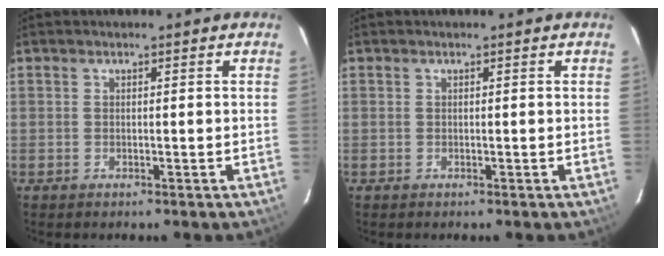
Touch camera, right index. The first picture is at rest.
{"total": 0.0}